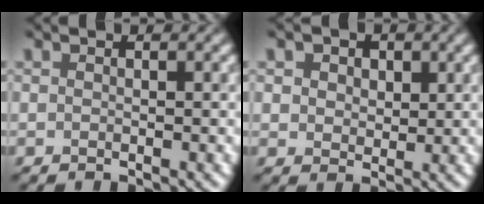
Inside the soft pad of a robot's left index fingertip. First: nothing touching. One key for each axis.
{"total": 4.3, "fx": 2.2, "fy": 3.1, "fz": 2.2, "tx": -0.041, "ty": 0.014, "tz": 0.017}